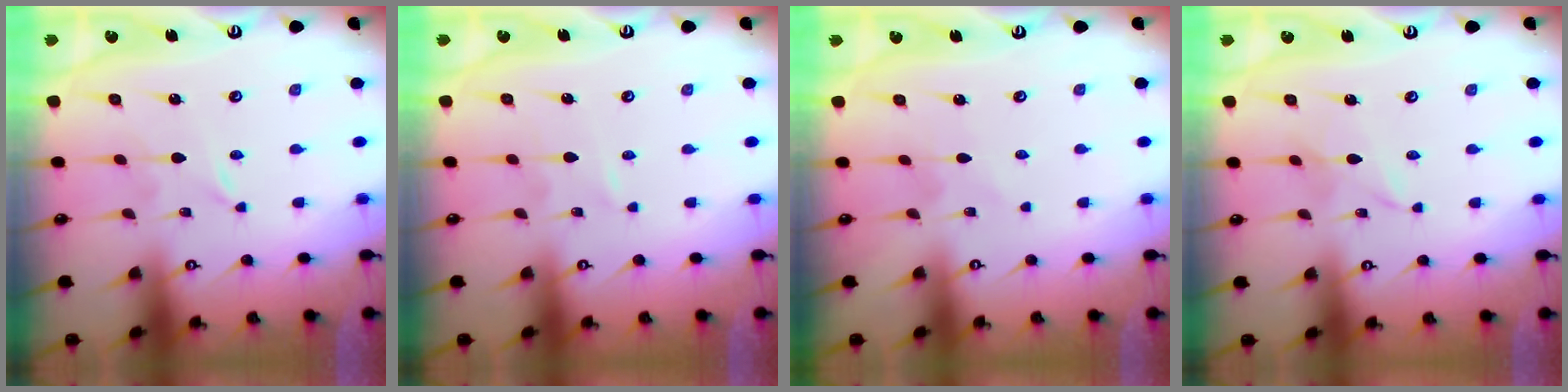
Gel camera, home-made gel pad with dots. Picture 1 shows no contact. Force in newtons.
{"total": 1.1, "press": 1.1, "slide": 0.1}
{"total": 2.4, "press": 2.4, "slide": 0.2}
{"total": 1.7, "press": 1.6, "slide": 0.2}